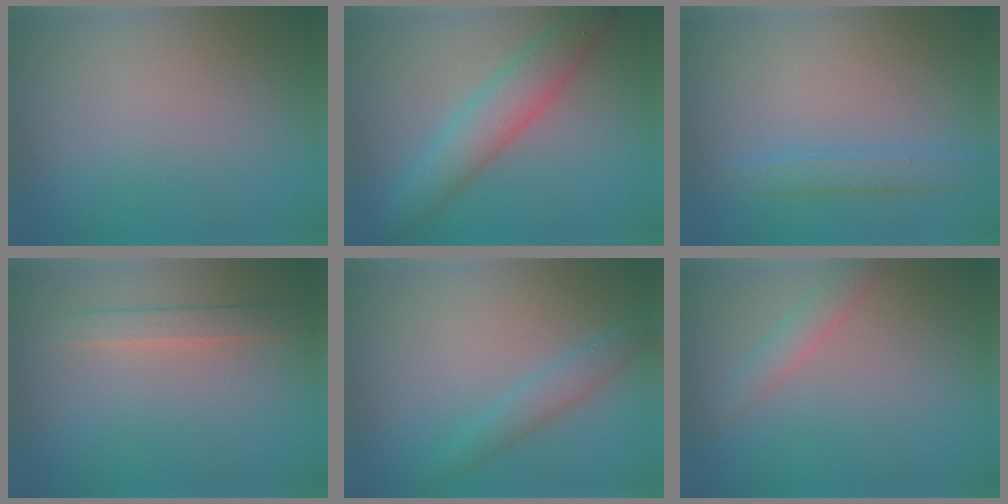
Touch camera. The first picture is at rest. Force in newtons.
{"total": 4.7, "press": 4.7, "slide": 0.1}
{"total": 1.9, "press": 1.9, "slide": 0.1}
{"total": 1.8, "press": 1.8, "slide": 0.1}
{"total": 2.0, "press": 2.0, "slide": 0.1}
{"total": 1.9, "press": 1.9, "slide": 0.0}